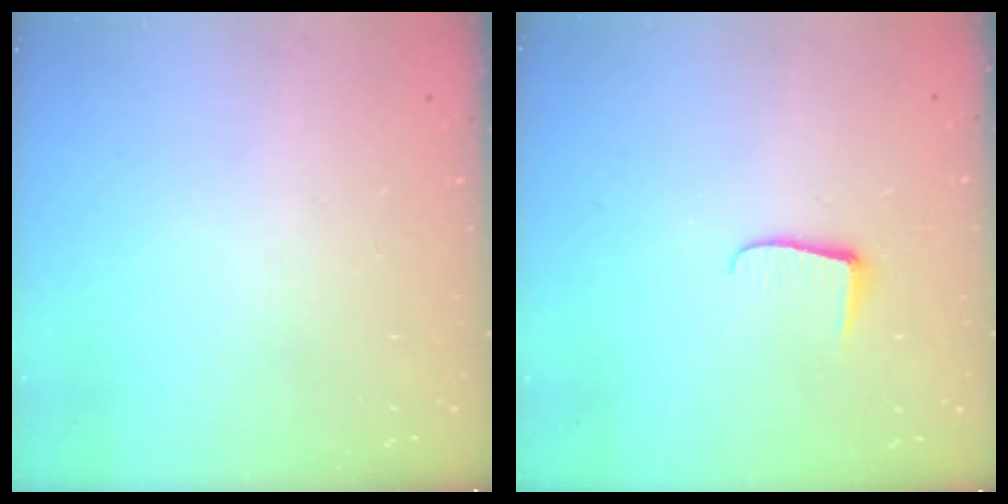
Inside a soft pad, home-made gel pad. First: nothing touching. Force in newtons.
{"total": 6.0, "press": 5.9, "slide": 0.6}